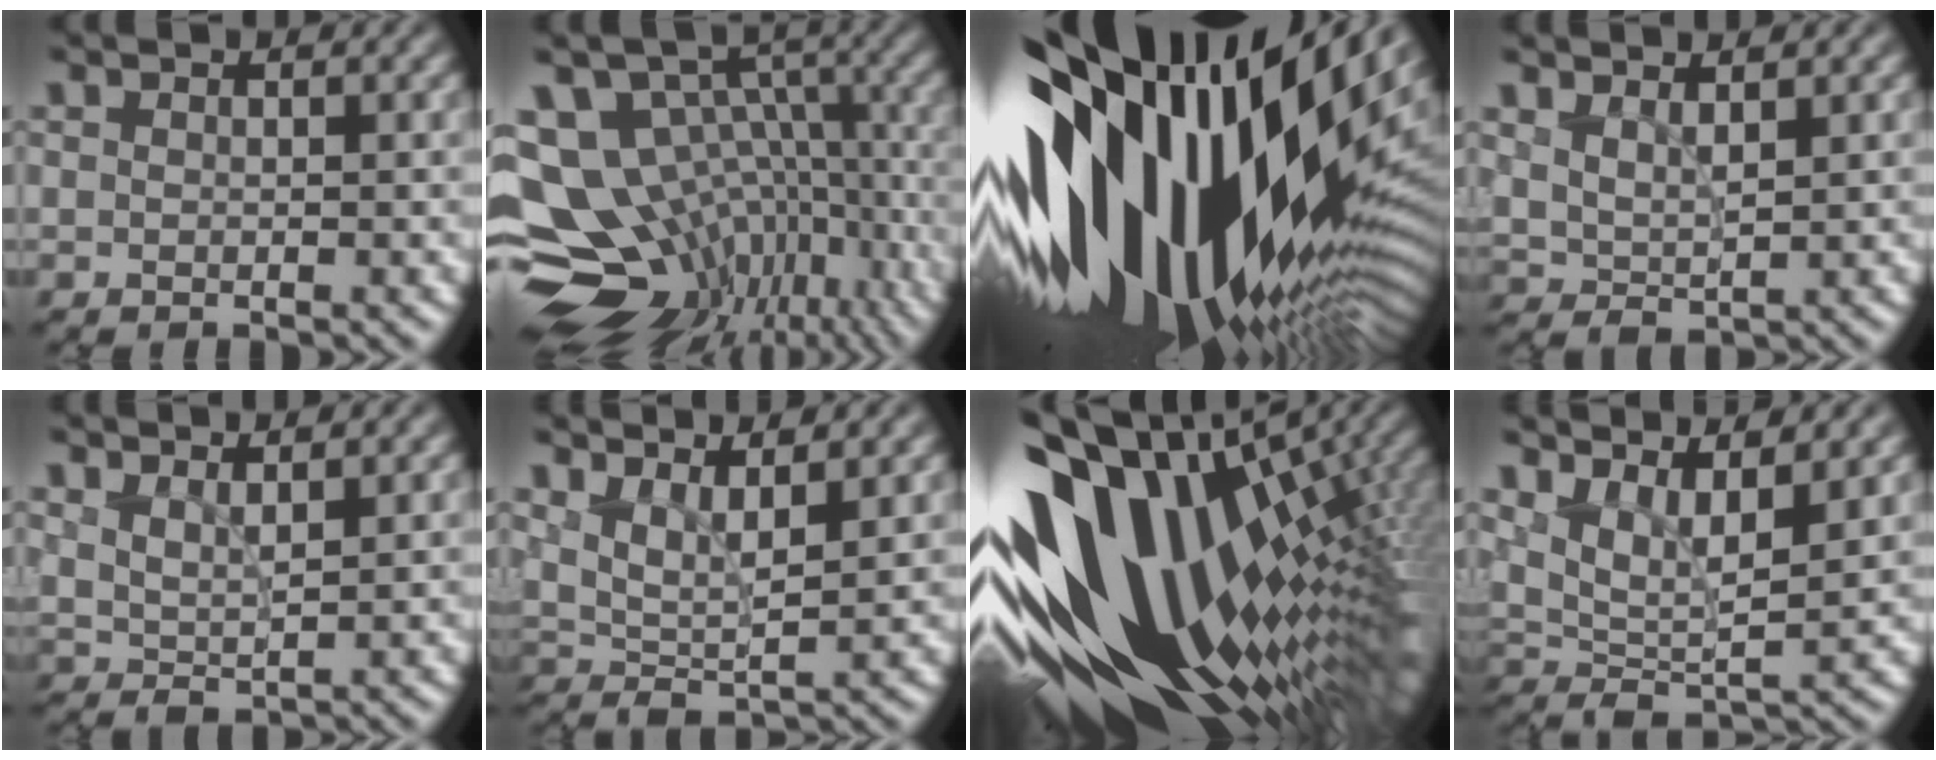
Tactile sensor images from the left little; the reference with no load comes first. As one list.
[{"total": 15.2, "force": [-3.0, 11.0, 10.0], "torque": [-0.188, 0.017, -0.003]}, {"total": 19.3, "force": [1.6, 9.8, 16.5], "torque": [-0.285, -0.023, 0.016]}, {"total": 2.0, "force": [1.0, 1.0, 1.5], "torque": [-0.035, -0.004, 0.020]}, {"total": 1.9, "force": [1.0, 0.8, 1.4], "torque": [-0.032, -0.003, 0.020]}, {"total": 3.4, "force": [1.8, 1.2, 2.6], "torque": [-0.055, -0.008, 0.035]}, {"total": 17.9, "force": [0.7, 9.9, 14.9], "torque": [-0.280, -0.018, 0.019]}, {"total": 5.0, "force": [2.7, 1.8, 3.8], "torque": [-0.075, -0.009, 0.049]}]